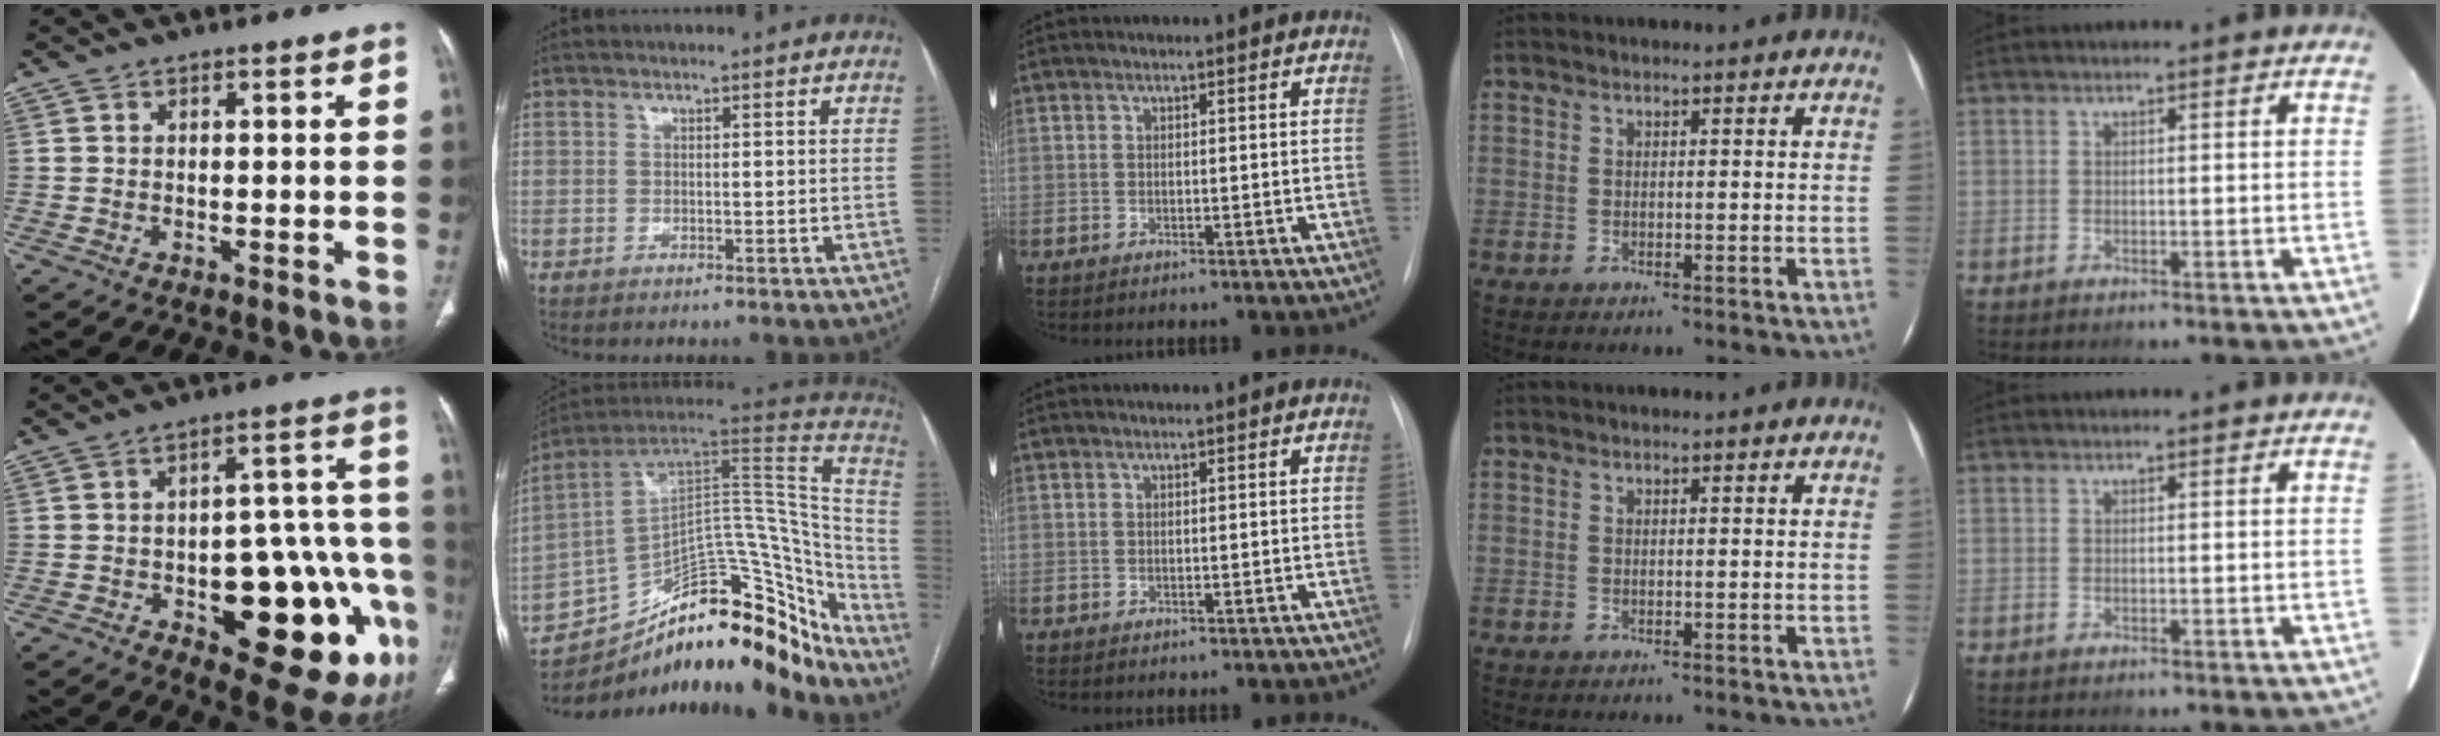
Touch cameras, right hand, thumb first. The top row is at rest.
{"thumb": {"total": 24.3, "force": [-8.3, 10.4, 20.3], "torque": [-0.206, 0.043, -0.089]}, "index": {"total": 28.2, "force": [-21.8, 10.1, 14.7], "torque": [-0.147, 0.070, -0.308]}}